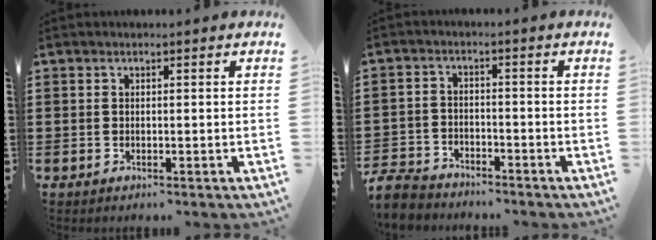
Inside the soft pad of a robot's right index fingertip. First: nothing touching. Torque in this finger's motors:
{"motor_torque": [-1.13, 1.01, -1.05, -0.21]}